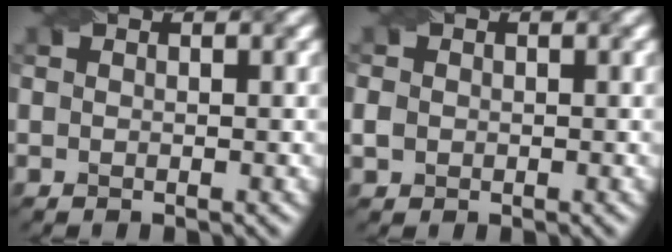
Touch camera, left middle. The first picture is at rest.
{"total": 1.3, "force": [-0.1, 1.2, 0.4], "torque": [-0.009, -0.001, -0.004]}